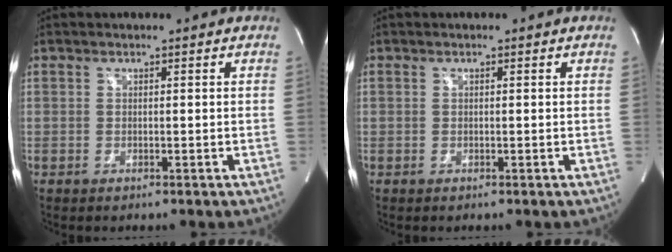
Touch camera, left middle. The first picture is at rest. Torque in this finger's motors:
{"motor_torque": [0.05, 0.04, 0.05, -0.01]}